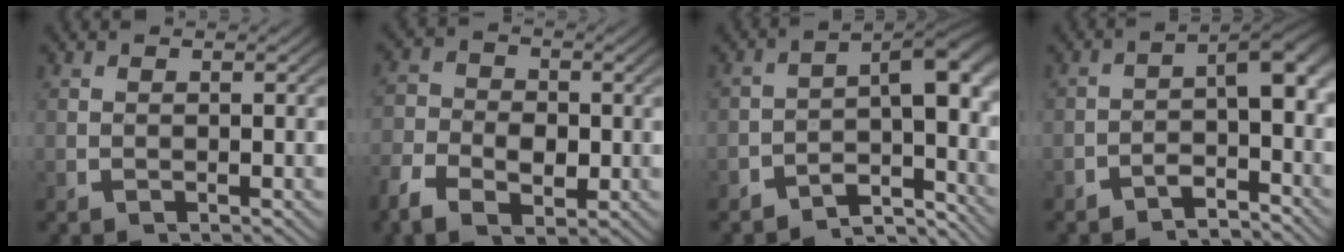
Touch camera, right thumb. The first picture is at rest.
{"total": 4.1, "force": [-1.5, 2.9, 2.5], "torque": [-0.037, -0.014, -0.029]}
{"total": 8.3, "force": [-3.1, 4.5, 6.3], "torque": [-0.069, -0.015, -0.054]}
{"total": 5.4, "force": [-1.9, 2.8, 4.2], "torque": [-0.041, -0.004, -0.037]}